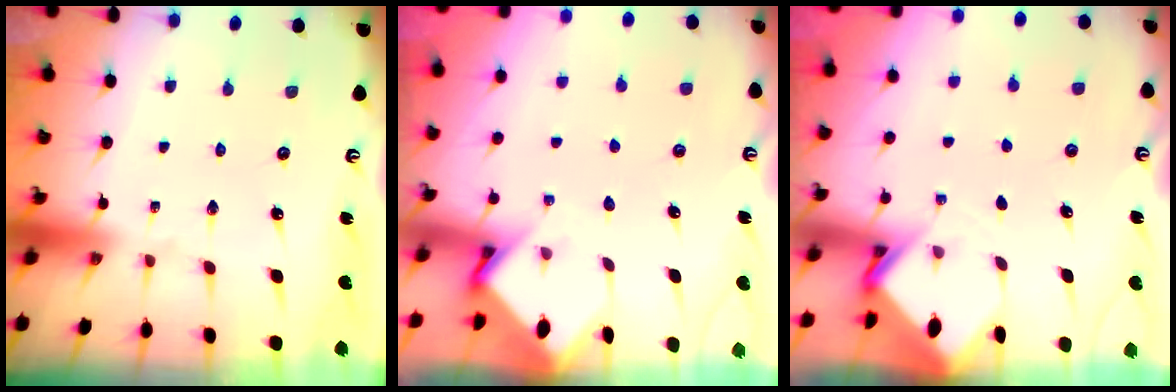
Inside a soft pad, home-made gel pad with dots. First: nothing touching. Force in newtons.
{"total": 3.6, "press": 3.6, "slide": 0.2}
{"total": 2.9, "press": 2.9, "slide": 0.3}